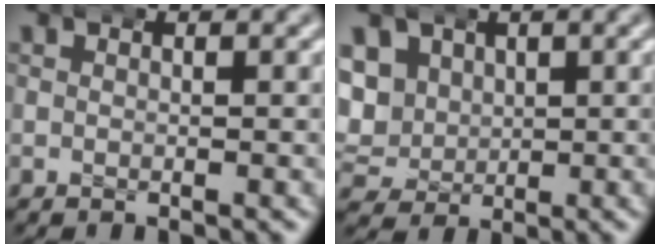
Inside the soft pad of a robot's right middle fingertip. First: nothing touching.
{"total": 8.6, "force": [1.3, 7.8, 3.3], "torque": [-0.103, -0.019, 0.021]}